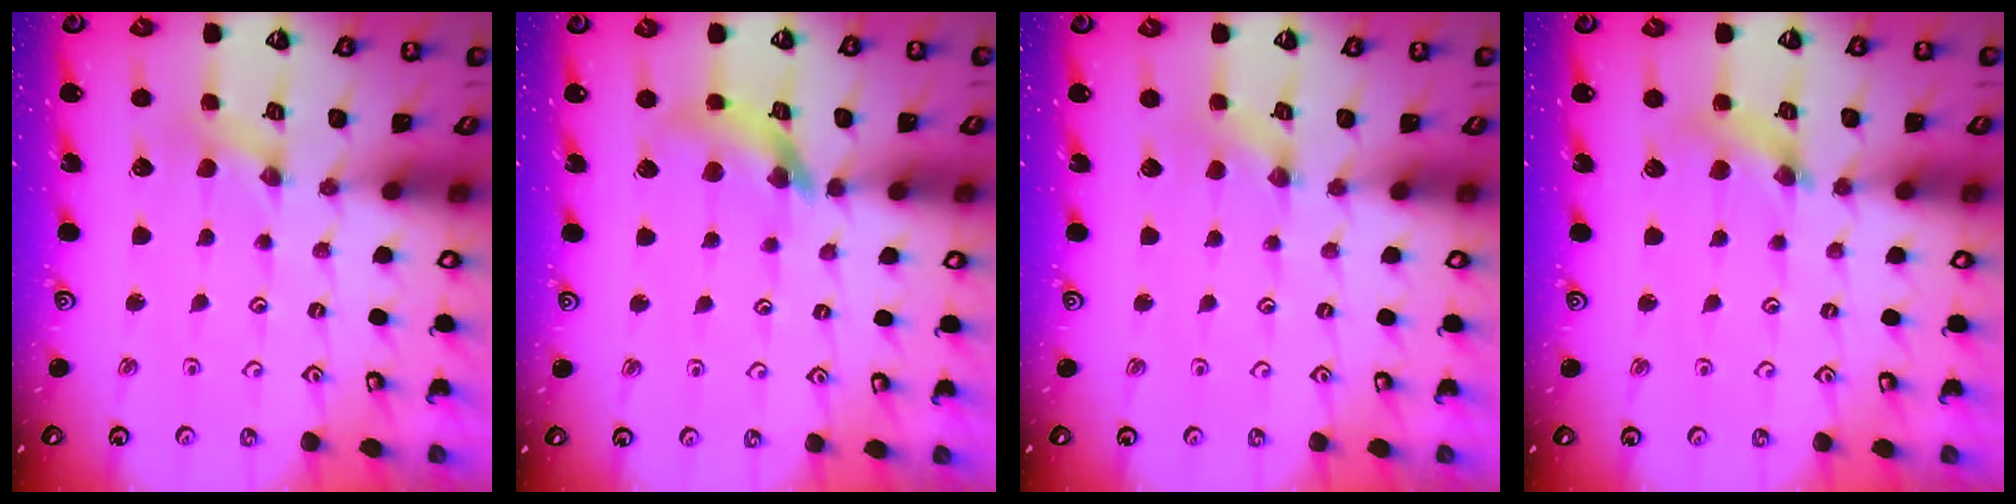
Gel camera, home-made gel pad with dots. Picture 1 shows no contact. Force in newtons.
{"total": 11.8, "press": 11.7, "slide": 1.5}
{"total": 0.0}
{"total": 5.9, "press": 5.8, "slide": 0.6}